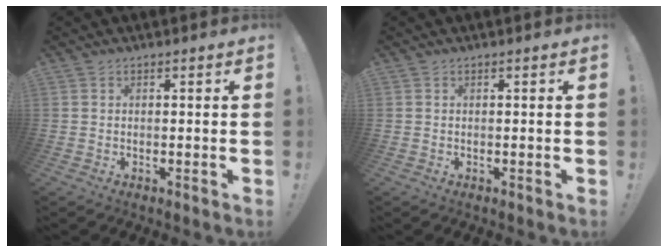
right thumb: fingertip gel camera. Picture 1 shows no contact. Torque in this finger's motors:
{"motor_torque": [-0.02, -0.02, 0.00, 0.00, 0.00]}